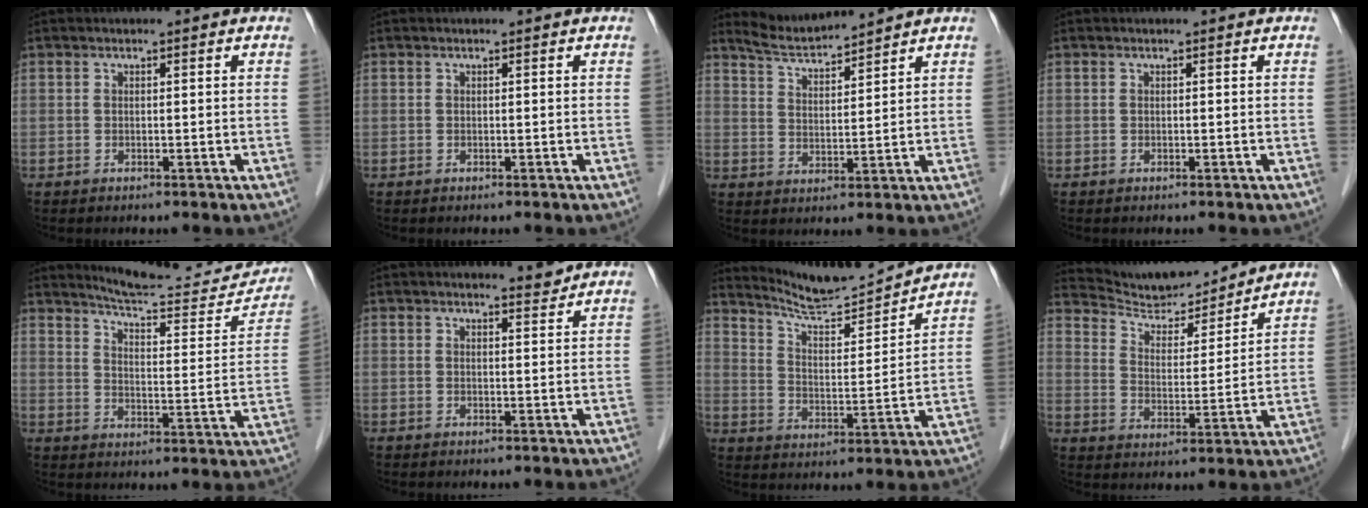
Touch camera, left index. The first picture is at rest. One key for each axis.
{"total": 0.0}
{"total": 5.6, "fx": 5.6, "fy": -0.4, "fz": 0.5, "tx": -0.020, "ty": 0.006, "tz": 0.112}
{"total": 0.0}
{"total": 17.2, "fx": 16.6, "fy": 2.0, "fz": 4.3, "tx": -0.051, "ty": -0.054, "tz": 0.208}
{"total": 2.2, "fx": 2.2, "fy": 0.0, "fz": 0.2, "tx": -0.005, "ty": -0.005, "tz": 0.030}
{"total": 11.9, "fx": 11.6, "fy": -0.9, "fz": 2.3, "tx": -0.048, "ty": -0.005, "tz": 0.193}
{"total": 13.3, "fx": 12.8, "fy": 1.7, "fz": 3.2, "tx": -0.059, "ty": 0.000, "tz": 0.212}